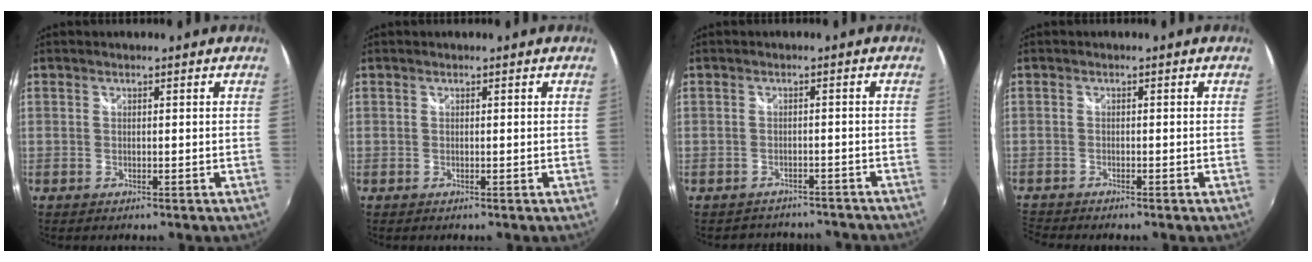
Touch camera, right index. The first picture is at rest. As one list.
[{"total": 0.0}, {"total": 9.0, "force": [-8.1, 3.1, 2.3], "torque": [-0.051, -0.004, -0.098]}, {"total": 3.2, "force": [-3.2, -0.2, 0.6], "torque": [-0.029, -0.017, -0.064]}]